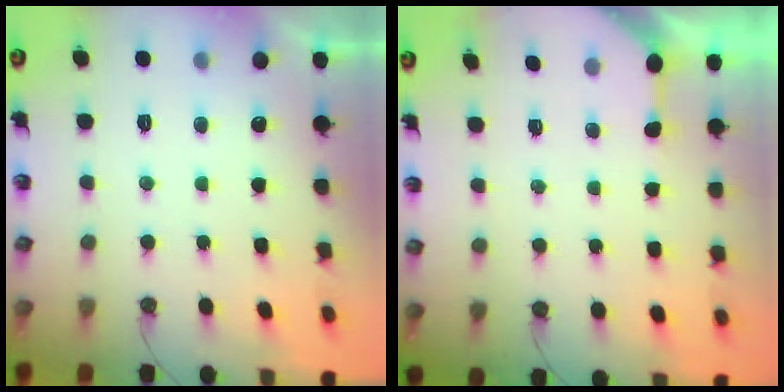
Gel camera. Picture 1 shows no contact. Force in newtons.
{"total": 3.3, "press": 3.3, "slide": 0.3}